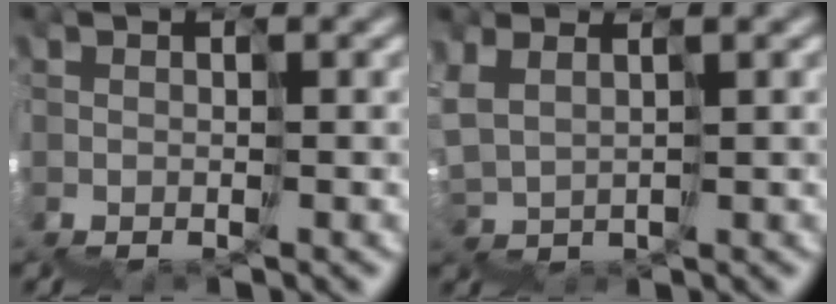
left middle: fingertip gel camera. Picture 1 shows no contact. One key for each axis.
{"total": 2.8, "fx": 2.3, "fy": -0.4, "fz": -1.6, "tx": 0.004, "ty": 0.030, "tz": 0.049}